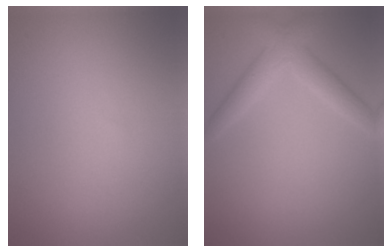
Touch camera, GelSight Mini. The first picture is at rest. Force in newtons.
{"total": 3.1, "press": 3.1, "slide": 0.2}